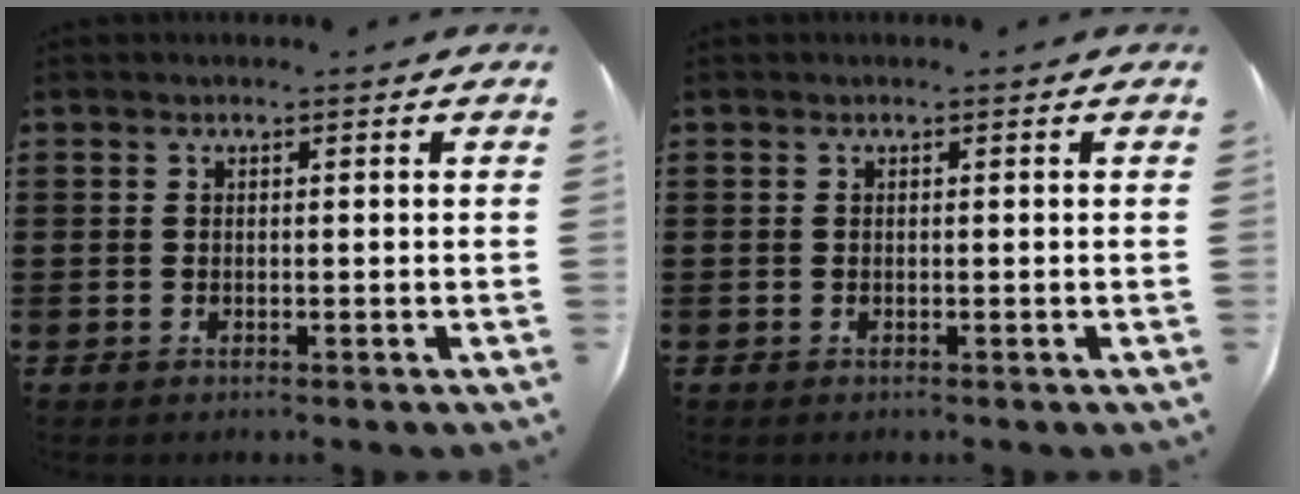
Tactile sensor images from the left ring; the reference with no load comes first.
{"total": 0.0}